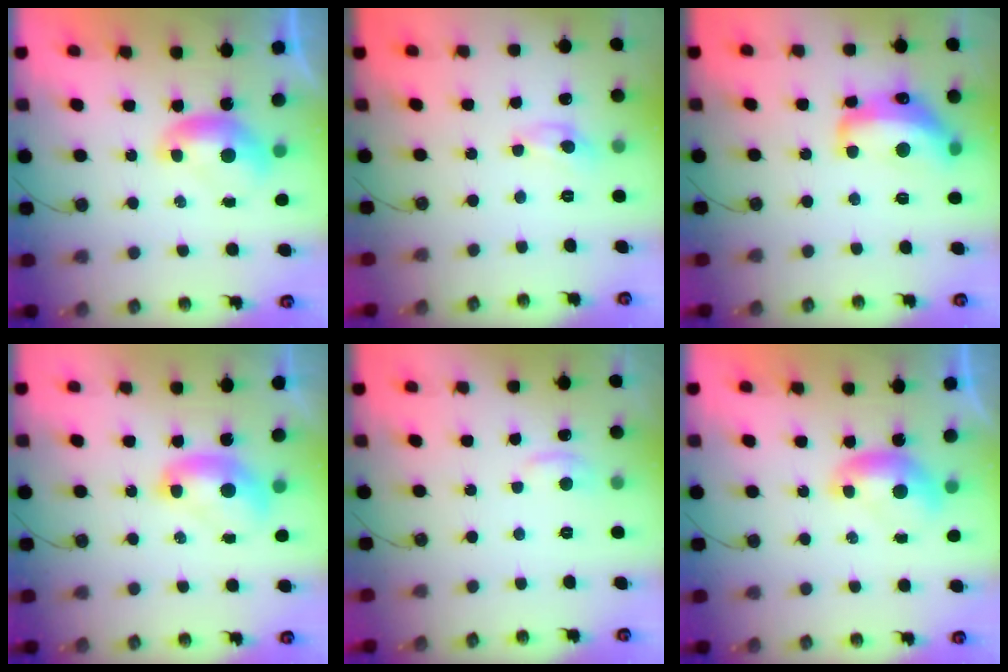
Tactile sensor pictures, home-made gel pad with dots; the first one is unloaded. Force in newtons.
{"total": 2.4, "press": 2.4, "slide": 0.3}
{"total": 10.7, "press": 10.6, "slide": 1.5}
{"total": 2.1, "press": 2.1, "slide": 0.2}
{"total": 1.2, "press": 0.8, "slide": 0.9}
{"total": 0.0}